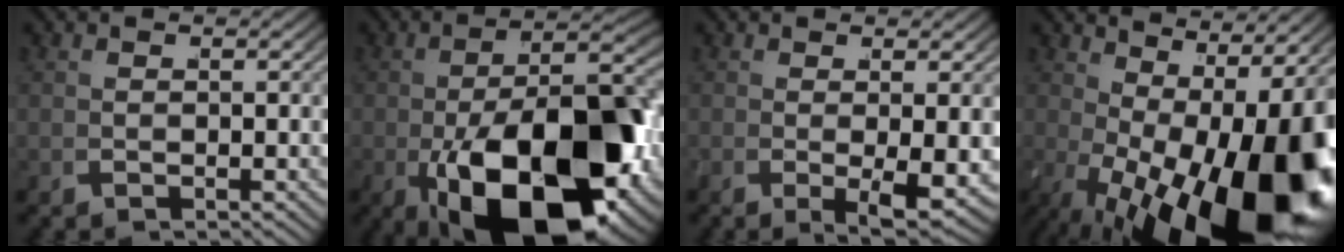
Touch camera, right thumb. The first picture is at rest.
{"total": 19.8, "force": [-4.3, 9.6, 16.7], "torque": [-0.279, -0.056, -0.035]}
{"total": 4.3, "force": [-0.3, 1.5, 4.0], "torque": [-0.072, -0.010, -0.003]}
{"total": 19.3, "force": [-3.6, 9.7, 16.3], "torque": [-0.261, -0.062, -0.008]}